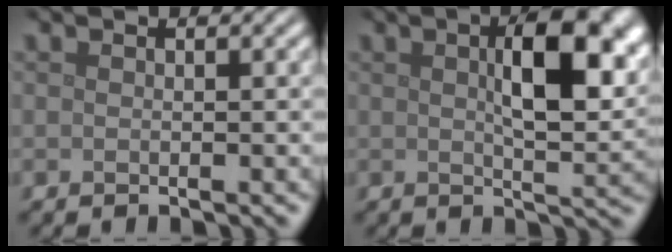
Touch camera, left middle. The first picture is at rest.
{"total": 9.0, "force": [2.3, 3.4, 8.0], "torque": [-0.120, 0.006, 0.037]}